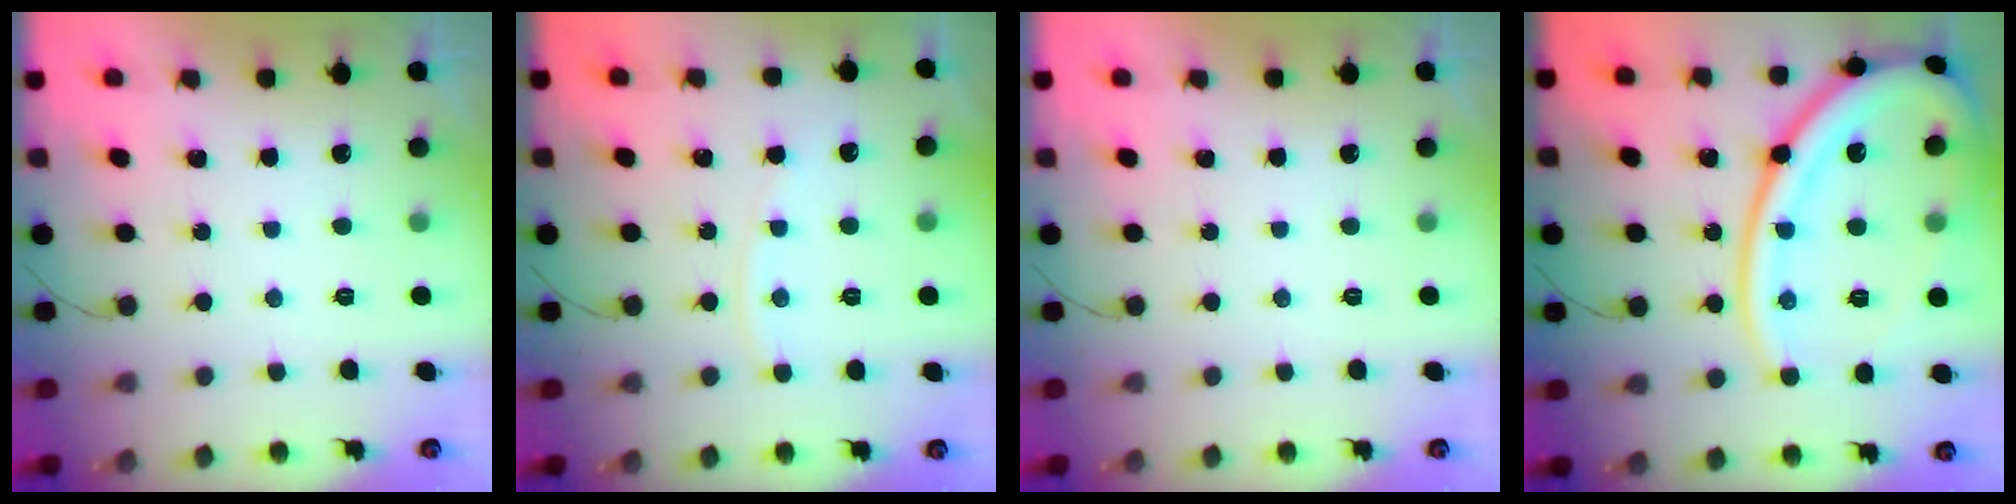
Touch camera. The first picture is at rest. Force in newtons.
{"total": 3.5, "press": 3.5, "slide": 0.5}
{"total": 0.0}
{"total": 25.7, "press": 25.5, "slide": 3.2}